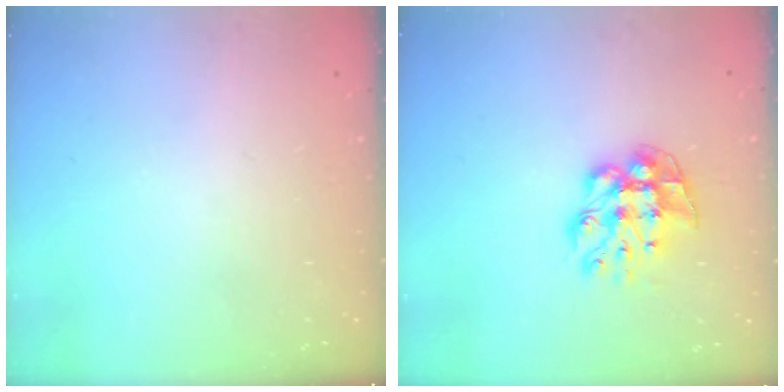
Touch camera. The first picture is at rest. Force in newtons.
{"total": 10.2, "press": 10.2, "slide": 0.5}